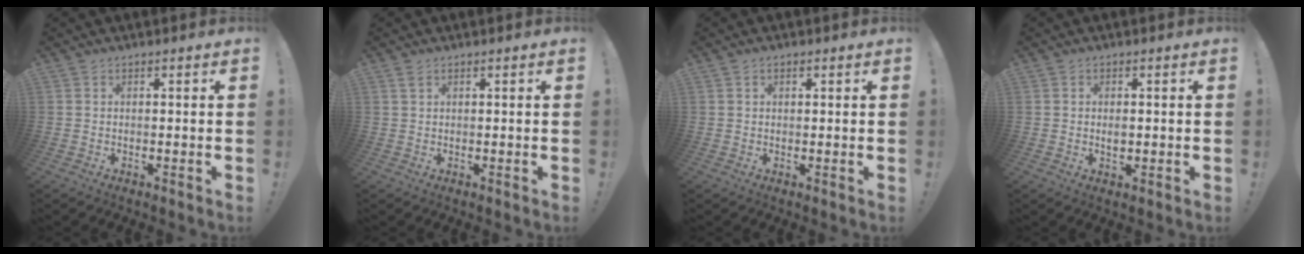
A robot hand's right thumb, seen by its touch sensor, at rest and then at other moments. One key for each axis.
{"total": 1.5, "fx": 0.9, "fy": 0.7, "fz": 0.9, "tx": -0.015, "ty": -0.001, "tz": 0.017}
{"total": 0.9, "fx": 0.6, "fy": 0.7, "fz": 0.4, "tx": 0.000, "ty": 0.000, "tz": 0.009}
{"total": 1.9, "fx": -0.1, "fy": 1.4, "fz": 1.3, "tx": -0.014, "ty": 0.002, "tz": -0.005}